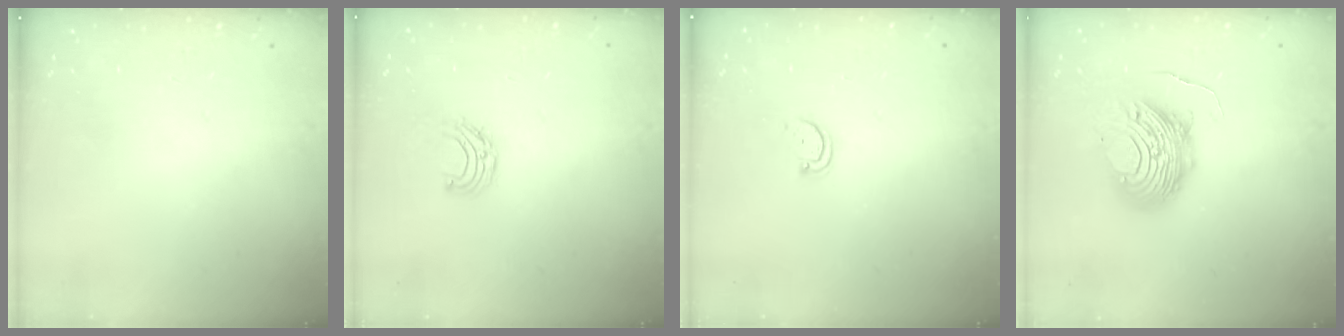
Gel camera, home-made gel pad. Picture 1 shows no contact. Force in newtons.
{"total": 5.9, "press": 5.8, "slide": 0.7}
{"total": 2.9, "press": 2.9, "slide": 0.4}
{"total": 10.7, "press": 10.6, "slide": 1.1}